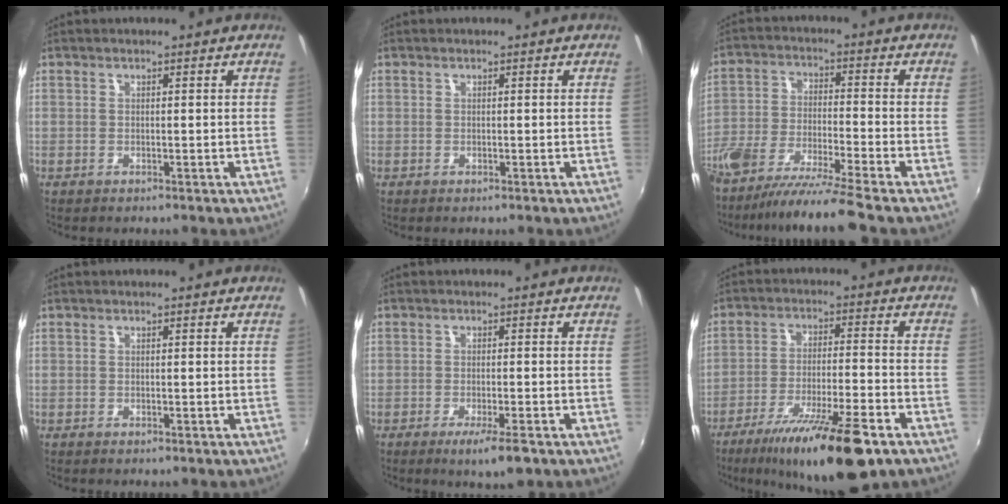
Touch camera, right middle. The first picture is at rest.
{"total": 0.0}
{"total": 13.5, "force": [-11.0, -0.4, 7.8], "torque": [-0.161, -0.037, -0.200]}
{"total": 0.0}
{"total": 4.8, "force": [-2.9, 0.3, 3.8], "torque": [-0.073, -0.012, -0.048]}
{"total": 17.1, "force": [-11.5, 2.3, 12.5], "torque": [-0.224, -0.028, -0.188]}